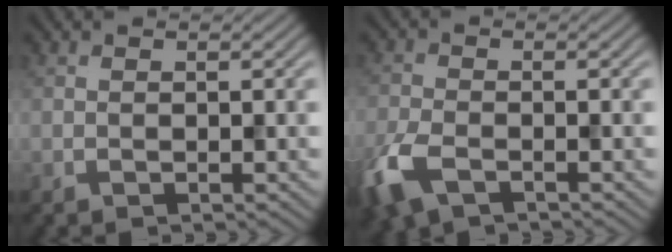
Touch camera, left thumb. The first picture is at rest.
{"total": 6.5, "force": [-3.7, 3.1, 4.4], "torque": [-0.111, -0.017, -0.082]}